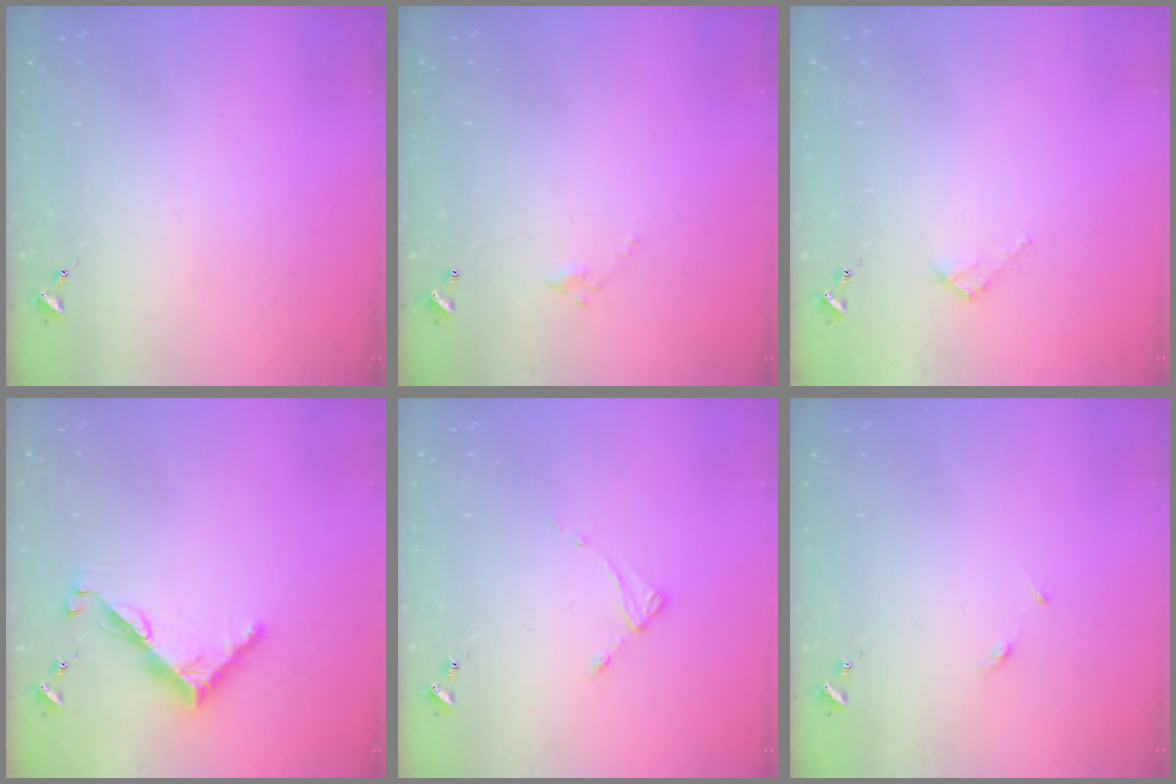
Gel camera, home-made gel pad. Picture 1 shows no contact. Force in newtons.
{"total": 4.0, "press": 4.0, "slide": 0.2}
{"total": 2.7, "press": 2.7, "slide": 0.3}
{"total": 7.7, "press": 7.7, "slide": 0.3}
{"total": 2.6, "press": 2.6, "slide": 0.4}
{"total": 3.9, "press": 3.8, "slide": 0.5}